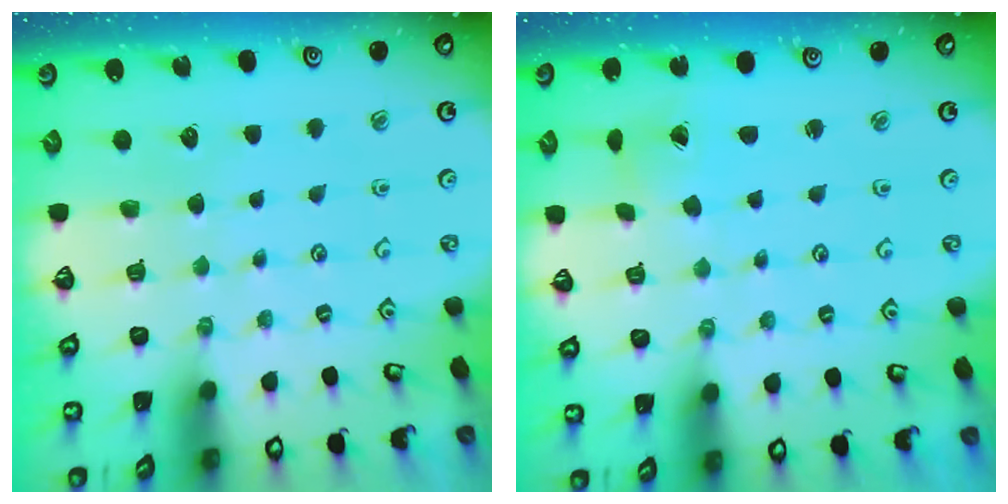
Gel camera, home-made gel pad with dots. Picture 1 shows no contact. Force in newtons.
{"total": 1.6, "press": 1.6, "slide": 0.1}